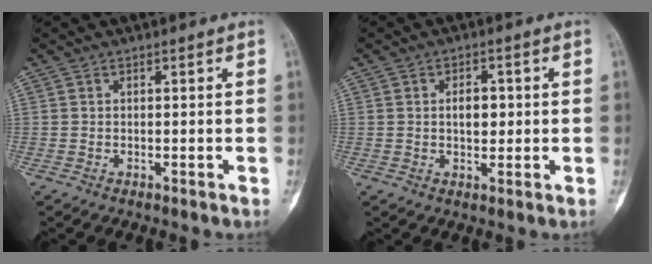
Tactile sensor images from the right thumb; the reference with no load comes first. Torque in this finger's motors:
{"motor_torque": [0.83, 0.63, 0.31, -0.39, 0.16]}